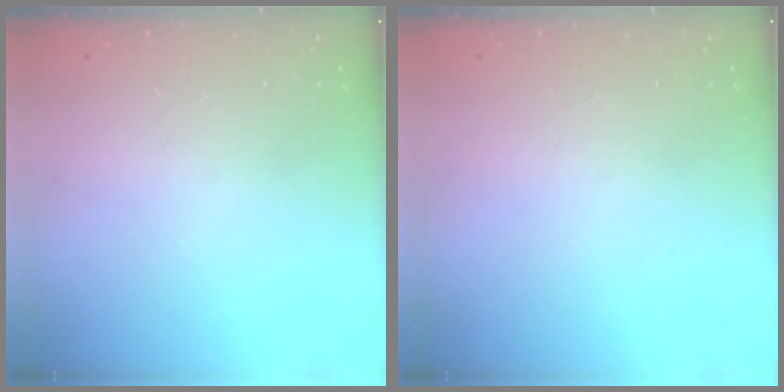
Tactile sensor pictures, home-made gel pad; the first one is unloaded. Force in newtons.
{"total": 0.0}